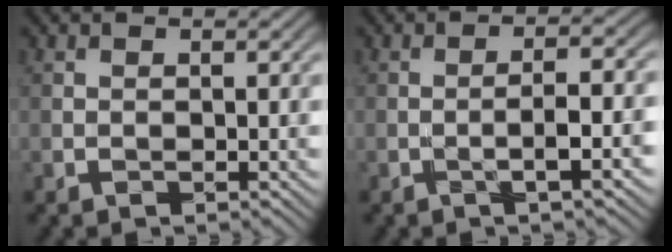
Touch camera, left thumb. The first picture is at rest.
{"total": 2.9, "force": [-1.2, -0.2, 2.6], "torque": [-0.044, 0.012, -0.026]}